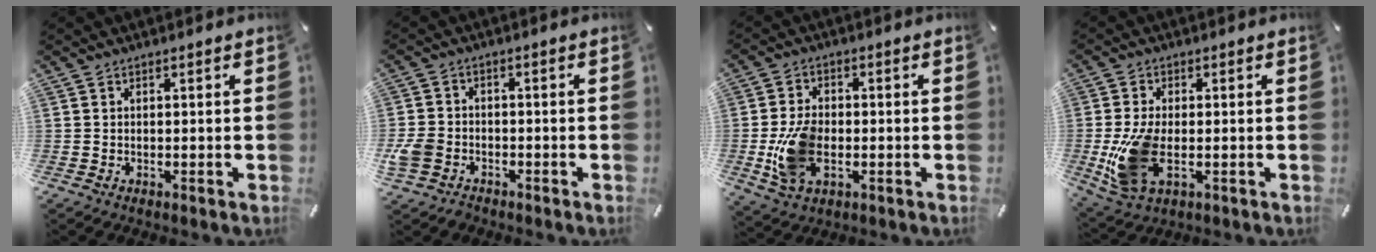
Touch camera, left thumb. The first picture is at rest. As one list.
[{"total": 6.0, "force": [-2.8, 4.7, 2.5], "torque": [-0.066, 0.012, -0.053]}, {"total": 11.1, "force": [-2.0, 7.1, 8.2], "torque": [-0.177, 0.003, -0.031]}, {"total": 11.9, "force": [-1.4, 6.7, 9.8], "torque": [-0.214, -0.015, -0.016]}]